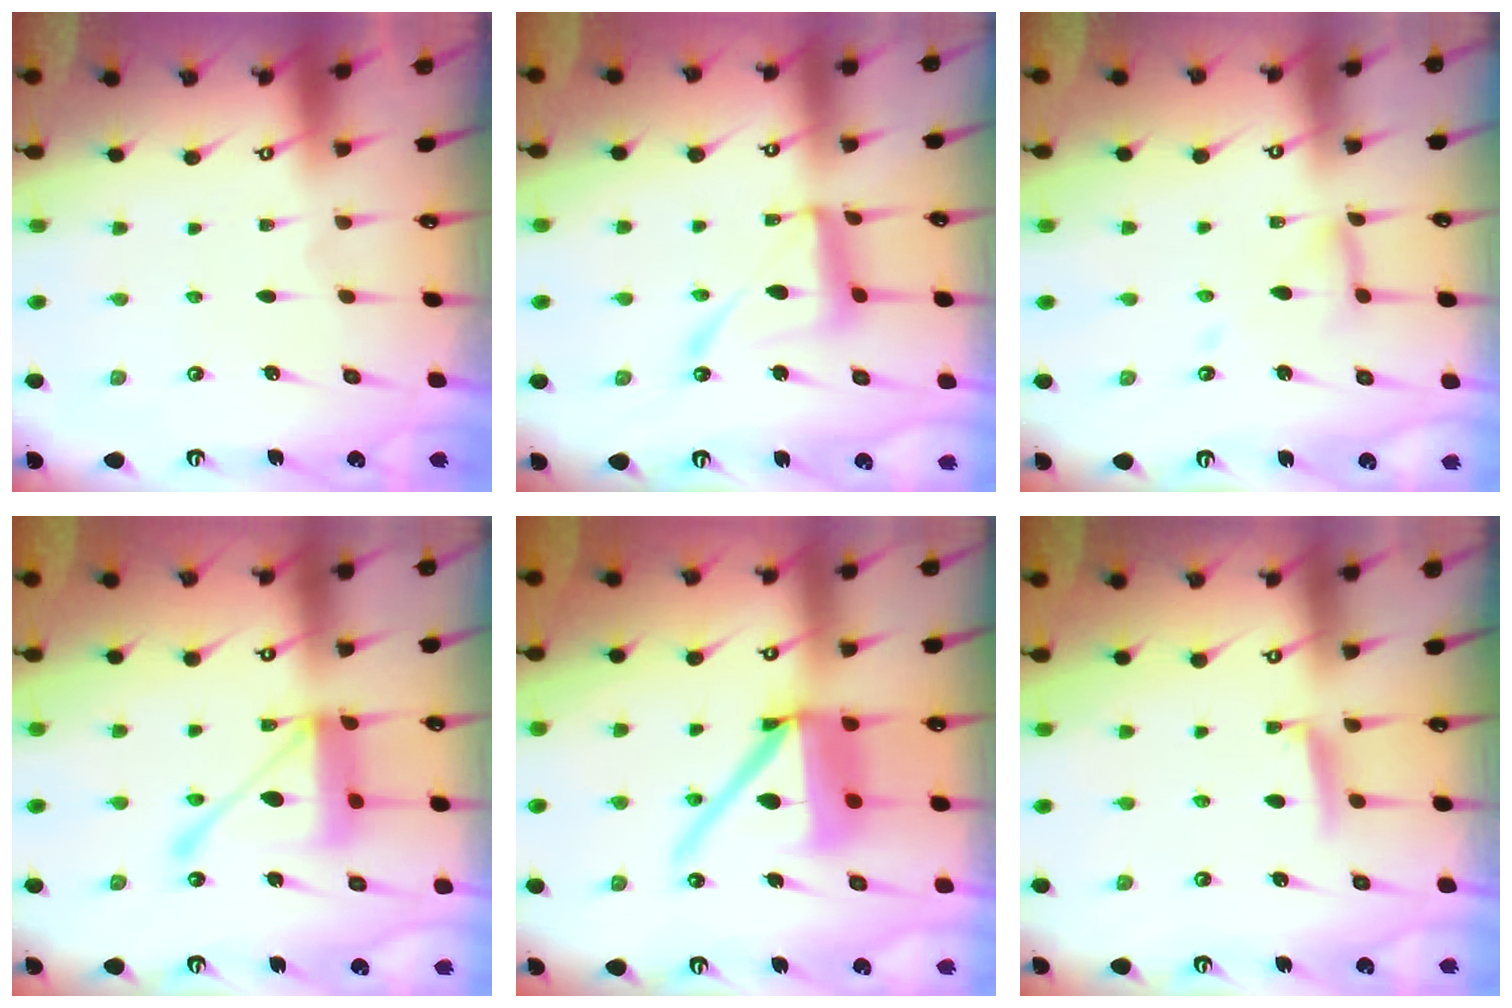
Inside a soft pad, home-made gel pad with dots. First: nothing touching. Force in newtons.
{"total": 12.6, "press": 12.6, "slide": 1.0}
{"total": 8.6, "press": 8.6, "slide": 0.6}
{"total": 15.3, "press": 15.2, "slide": 1.4}
{"total": 15.5, "press": 15.3, "slide": 1.8}
{"total": 5.7, "press": 5.6, "slide": 0.6}